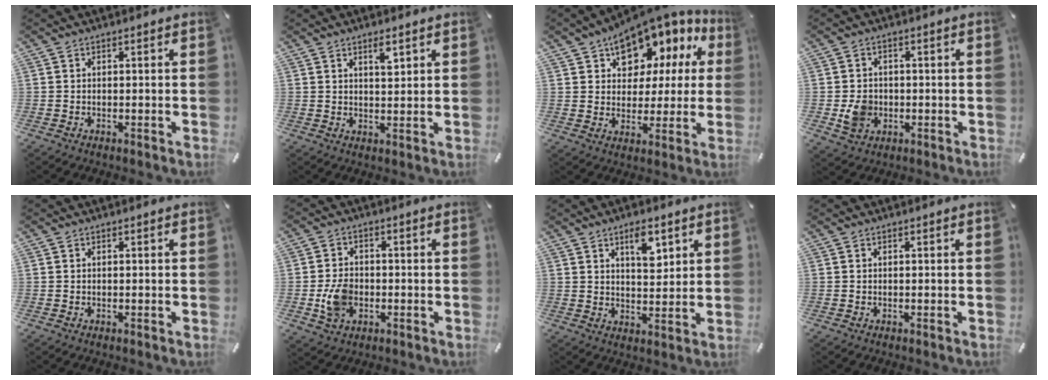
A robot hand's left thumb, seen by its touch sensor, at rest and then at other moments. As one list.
[{"total": 3.6, "force": [2.2, 1.4, 2.5], "torque": [-0.031, -0.007, 0.032]}, {"total": 11.0, "force": [7.6, 6.8, 3.9], "torque": [-0.068, -0.068, 0.139]}, {"total": 6.2, "force": [-1.1, 5.6, 2.6], "torque": [-0.035, 0.000, -0.019]}, {"total": 0.0}, {"total": 7.5, "force": [-1.6, 5.9, 4.4], "torque": [-0.092, 0.005, -0.029]}, {"total": 7.0, "force": [3.9, 3.4, 4.8], "torque": [-0.057, -0.020, 0.059]}, {"total": 0.0}]